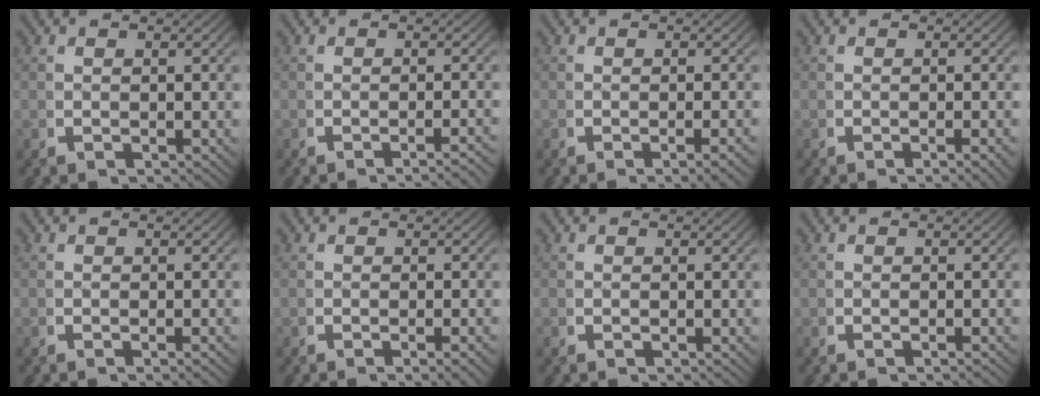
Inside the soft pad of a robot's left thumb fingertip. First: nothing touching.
{"total": 2.6, "force": [-2.1, -0.1, 1.6], "torque": [-0.019, 0.009, -0.035]}
{"total": 2.1, "force": [-1.0, 0.1, 1.8], "torque": [-0.030, 0.003, -0.017]}
{"total": 1.7, "force": [-0.8, 0.1, 1.5], "torque": [-0.024, 0.004, -0.015]}
{"total": 0.9, "force": [-0.4, 0.0, 0.8], "torque": [-0.012, 0.006, -0.008]}
{"total": 1.6, "force": [-0.7, 0.2, 1.5], "torque": [-0.024, 0.003, -0.012]}
{"total": 0.0}
{"total": 0.7, "force": [-0.5, 0.0, 0.5], "torque": [-0.006, 0.007, -0.010]}